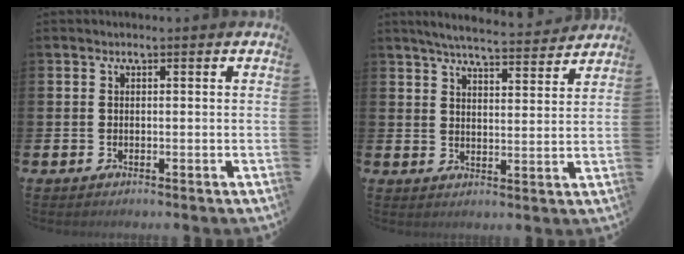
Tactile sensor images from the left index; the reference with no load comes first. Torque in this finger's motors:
{"motor_torque": [0.66, -0.67, 0.13, 0.11]}